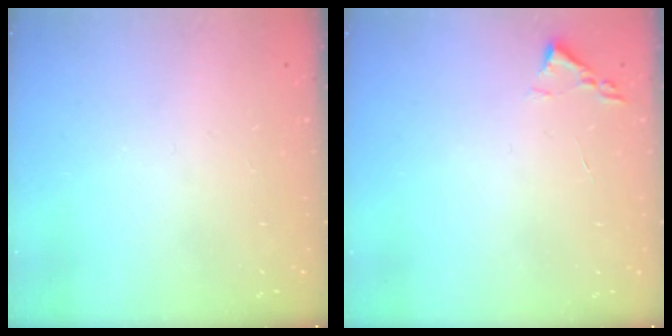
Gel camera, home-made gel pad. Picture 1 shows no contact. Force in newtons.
{"total": 1.8, "press": 1.7, "slide": 0.2}